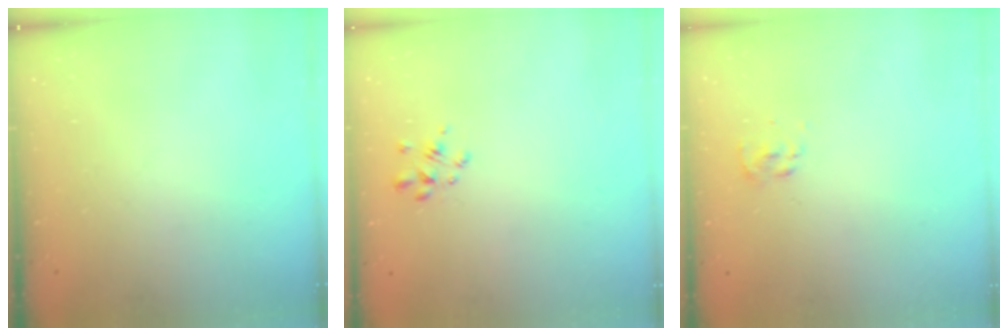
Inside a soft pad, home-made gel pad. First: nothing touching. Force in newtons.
{"total": 2.7, "press": 2.4, "slide": 1.1}
{"total": 2.3, "press": 2.1, "slide": 0.9}